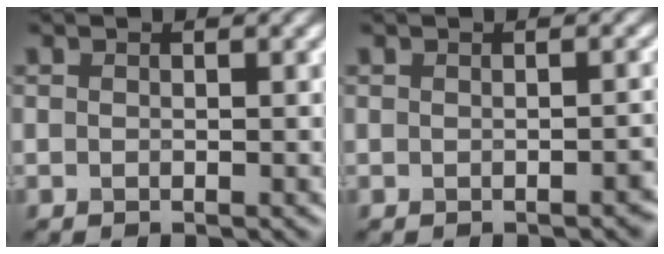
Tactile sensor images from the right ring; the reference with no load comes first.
{"total": 1.0, "force": [-0.7, 0.2, 0.6], "torque": [-0.004, 0.004, -0.007]}